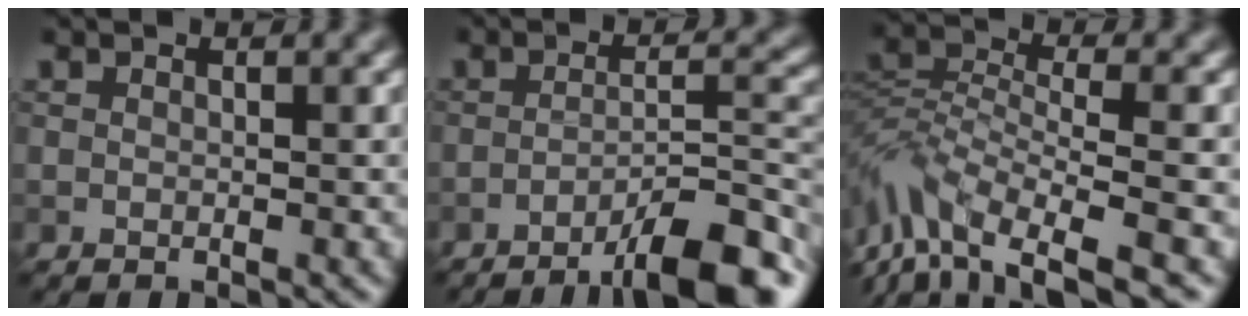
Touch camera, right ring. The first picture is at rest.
{"total": 8.5, "force": [-5.7, 1.7, 6.0], "torque": [-0.079, 0.013, -0.088]}
{"total": 8.5, "force": [-5.7, 3.2, 5.4], "torque": [-0.118, -0.008, -0.107]}